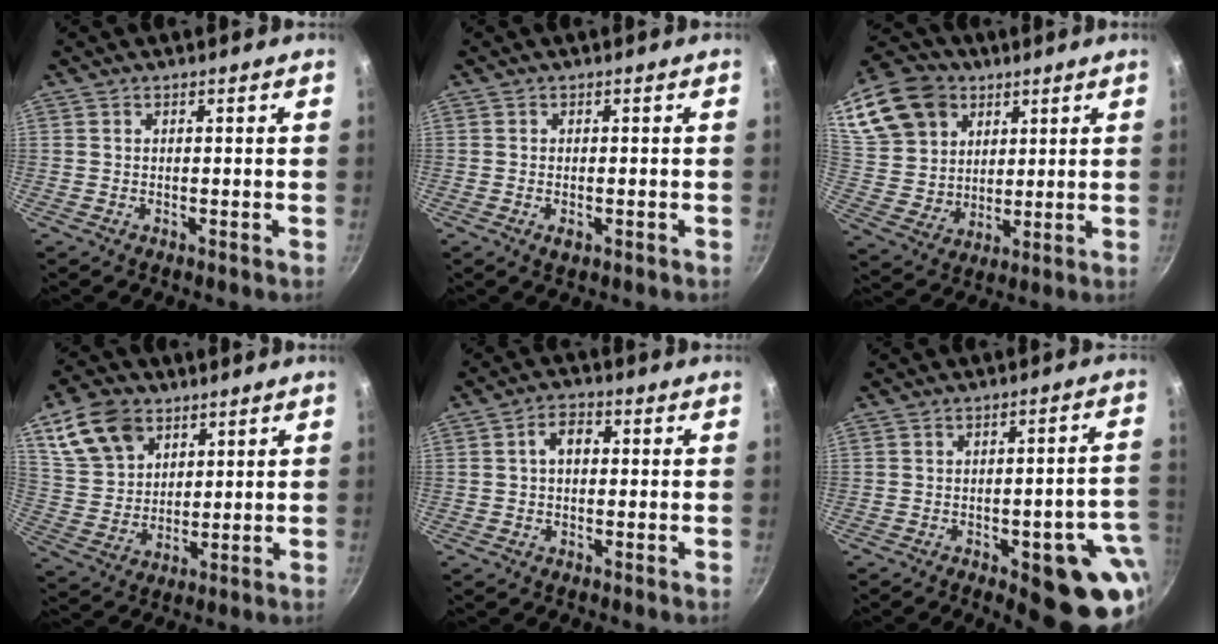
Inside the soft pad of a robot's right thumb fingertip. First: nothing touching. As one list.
[{"total": 2.0, "force": [-0.7, 1.1, 1.5], "torque": [-0.025, -0.002, -0.010]}, {"total": 21.4, "force": [10.0, 16.5, 9.4], "torque": [-0.201, -0.002, 0.196]}, {"total": 12.8, "force": [6.5, 9.0, 6.3], "torque": [-0.100, -0.013, 0.133]}, {"total": 4.5, "force": [0.6, 3.0, 3.3], "torque": [-0.043, 0.014, 0.002]}, {"total": 16.7, "force": [-5.8, 6.3, 14.3], "torque": [-0.117, 0.020, -0.070]}]